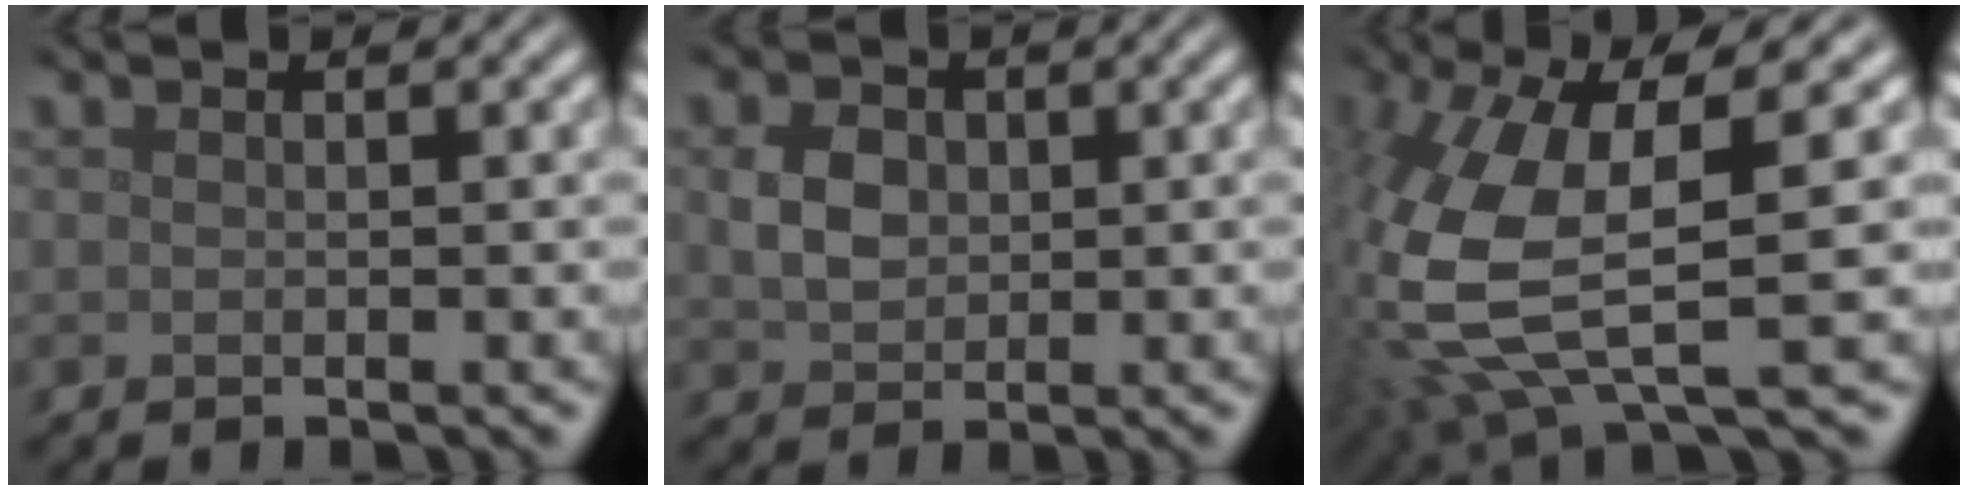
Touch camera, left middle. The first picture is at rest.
{"total": 2.9, "force": [0.5, 2.3, 1.8], "torque": [-0.038, 0.002, 0.007]}
{"total": 11.6, "force": [0.4, 4.4, 10.8], "torque": [-0.257, -0.032, 0.023]}